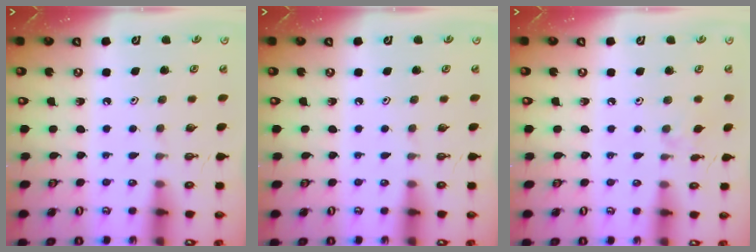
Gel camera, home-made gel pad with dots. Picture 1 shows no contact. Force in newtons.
{"total": 0.0}
{"total": 2.6, "press": 2.5, "slide": 0.5}